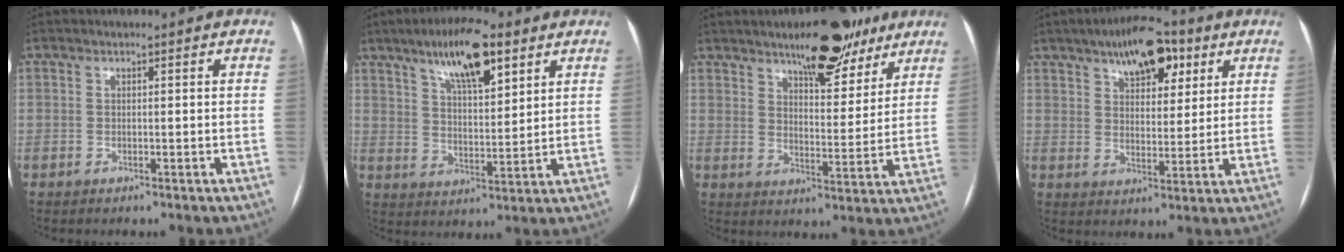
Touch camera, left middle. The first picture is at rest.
{"total": 11.5, "force": [7.1, 3.1, 8.5], "torque": [-0.146, 0.011, 0.121]}
{"total": 11.7, "force": [8.5, 4.0, 7.0], "torque": [-0.090, 0.003, 0.127]}
{"total": 11.2, "force": [6.5, 4.9, 7.6], "torque": [-0.114, 0.019, 0.103]}